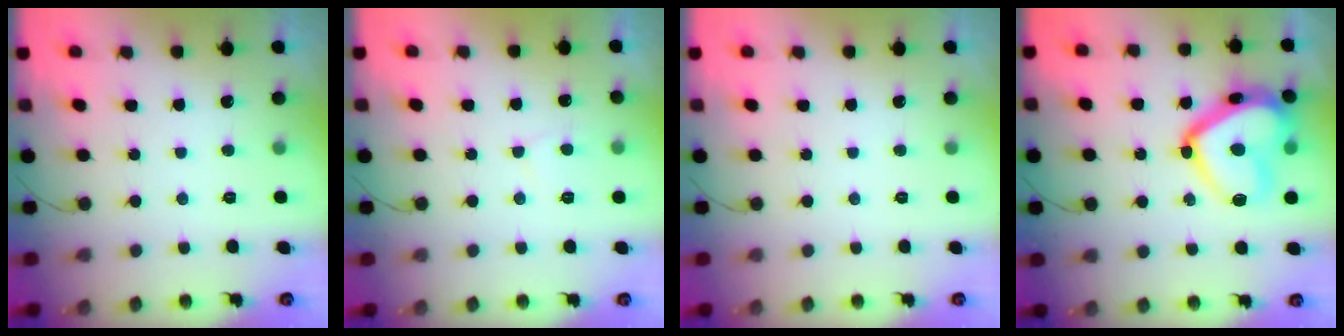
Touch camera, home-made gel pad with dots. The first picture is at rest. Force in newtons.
{"total": 3.5, "press": 3.5, "slide": 0.4}
{"total": 0.0}
{"total": 20.7, "press": 20.6, "slide": 1.2}